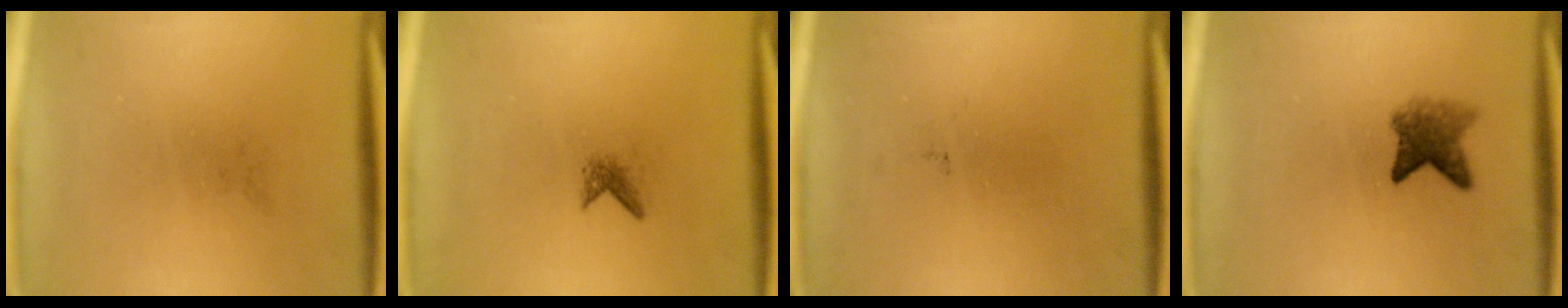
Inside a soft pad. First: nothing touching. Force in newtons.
{"total": 1.1}
{"total": 0.0}
{"total": 3.8}